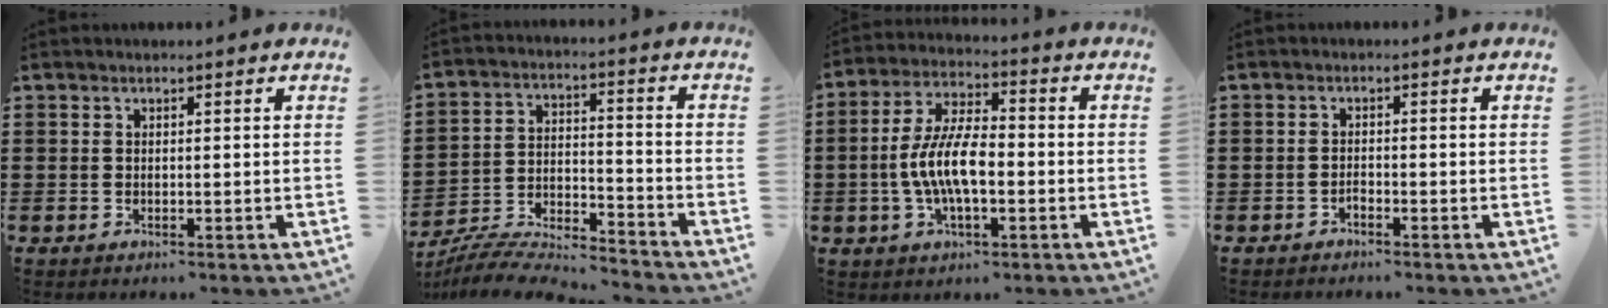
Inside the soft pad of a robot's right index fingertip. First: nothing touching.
{"total": 6.5, "force": [-6.3, 0.7, 1.5], "torque": [-0.040, -0.006, -0.128]}
{"total": 9.3, "force": [-1.8, 3.8, 8.3], "torque": [-0.183, -0.004, -0.039]}
{"total": 1.0, "force": [-1.0, 0.2, 0.2], "torque": [-0.007, -0.001, -0.019]}